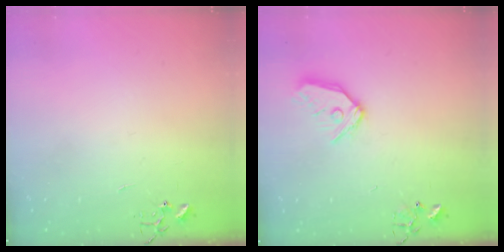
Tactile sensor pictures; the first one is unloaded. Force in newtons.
{"total": 12.5, "press": 12.4, "slide": 1.6}